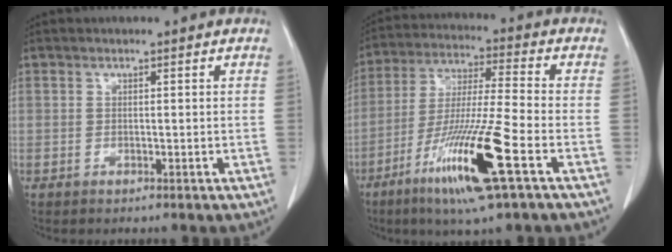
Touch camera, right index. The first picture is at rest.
{"total": 15.6, "force": [-7.1, -0.2, 13.8], "torque": [-0.274, -0.030, -0.130]}